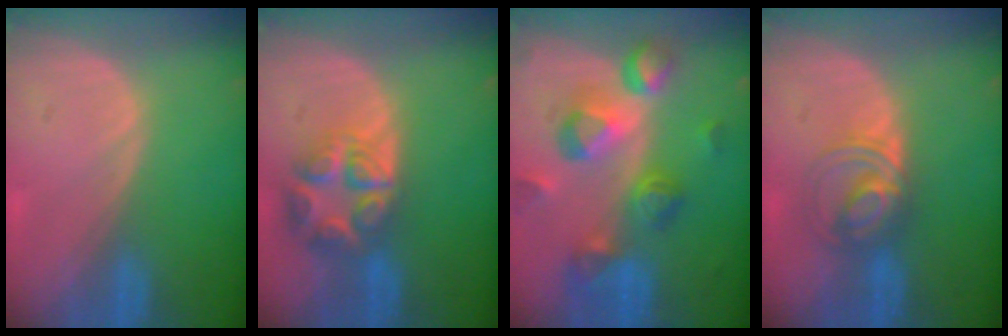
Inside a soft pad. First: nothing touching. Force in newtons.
{"total": 8.0, "press": 7.0, "slide": 3.9}
{"total": 10.3, "press": 9.3, "slide": 4.6}
{"total": 5.5, "press": 5.5, "slide": 0.6}